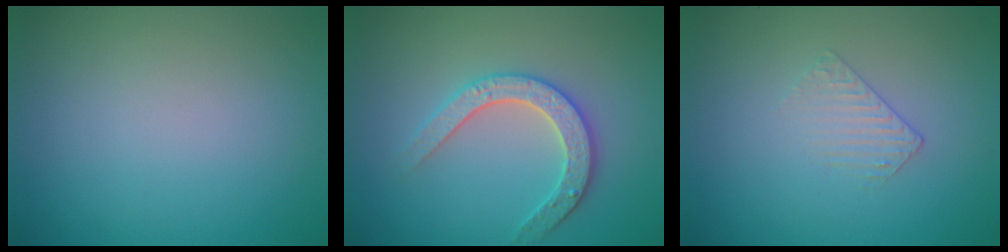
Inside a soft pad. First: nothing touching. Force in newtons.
{"total": 3.2, "press": 3.1, "slide": 1.0}
{"total": 1.0, "press": 0.3, "slide": 1.0}